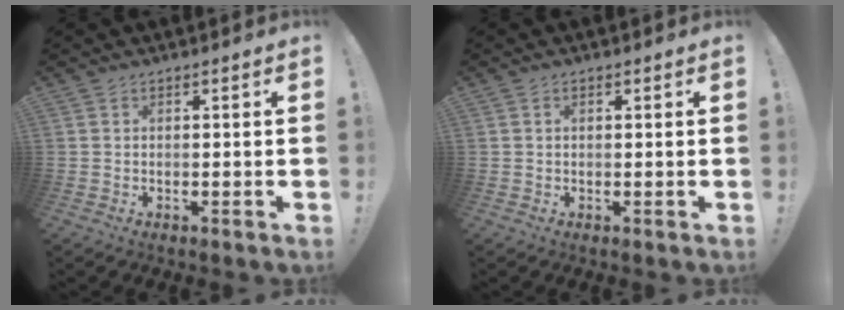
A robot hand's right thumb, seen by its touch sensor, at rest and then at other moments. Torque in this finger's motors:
{"motor_torque": [-0.04, -0.18, -0.36, 0.25, 0.08]}